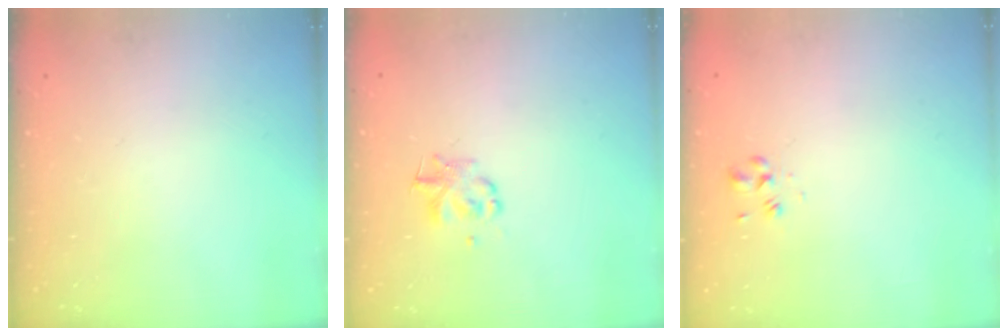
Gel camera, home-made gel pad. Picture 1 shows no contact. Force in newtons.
{"total": 2.2, "press": 2.1, "slide": 0.4}
{"total": 2.6, "press": 2.4, "slide": 1.0}